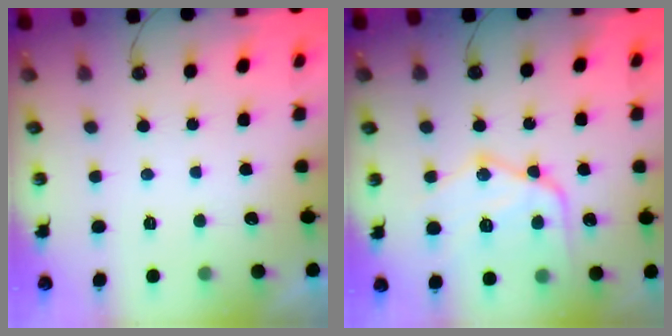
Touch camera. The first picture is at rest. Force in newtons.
{"total": 17.2, "press": 17.1, "slide": 1.7}